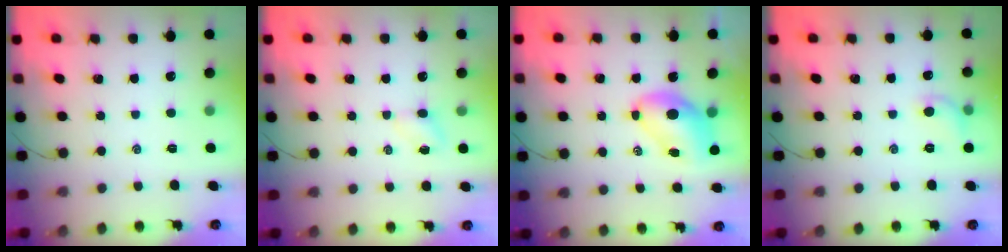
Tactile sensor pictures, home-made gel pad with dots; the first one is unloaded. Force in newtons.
{"total": 3.4, "press": 3.3, "slide": 0.9}
{"total": 8.1, "press": 8.0, "slide": 1.7}
{"total": 6.2, "press": 6.0, "slide": 1.4}